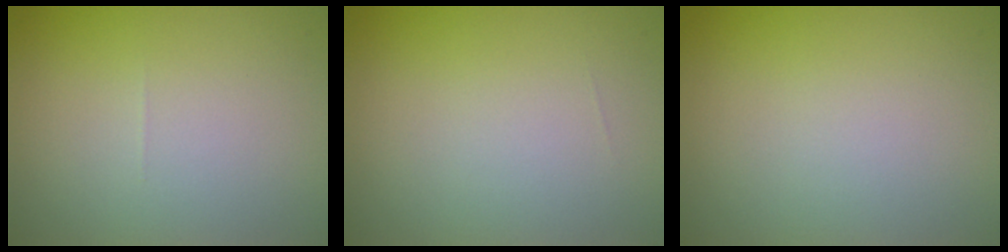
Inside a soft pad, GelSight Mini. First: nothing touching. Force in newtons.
{"total": 0.0}
{"total": 0.0}